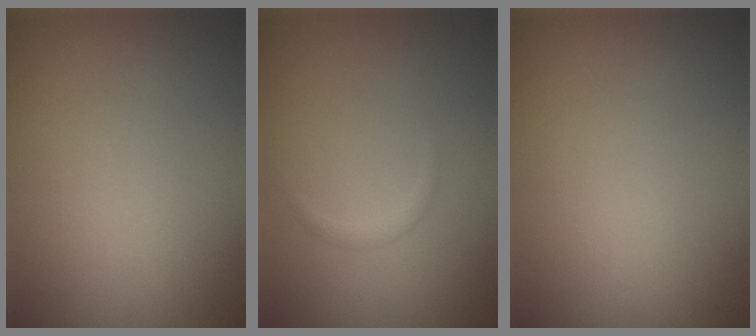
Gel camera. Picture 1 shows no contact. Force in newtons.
{"total": 0.6, "press": 0.6, "slide": 0.0}
{"total": 0.0}